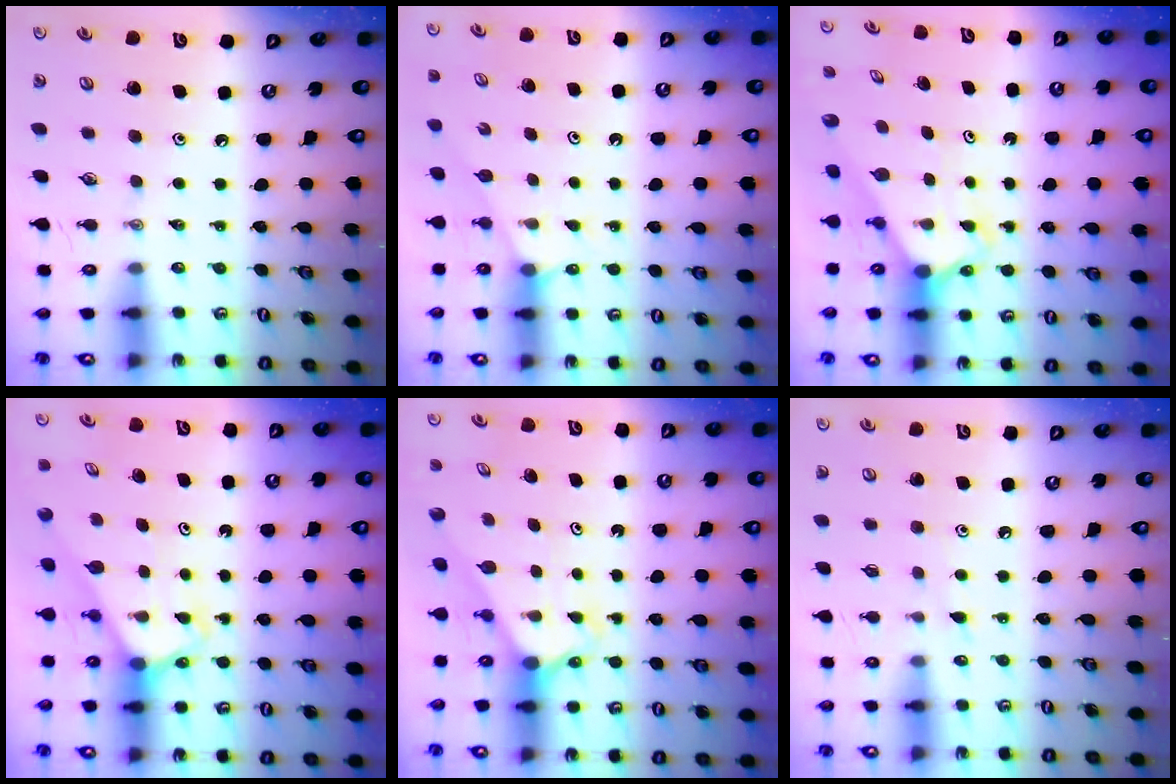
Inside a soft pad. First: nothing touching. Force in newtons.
{"total": 2.3, "press": 2.3, "slide": 0.4}
{"total": 2.3, "press": 2.3, "slide": 0.2}
{"total": 2.7, "press": 2.7, "slide": 0.2}
{"total": 2.2, "press": 2.2, "slide": 0.2}
{"total": 7.4, "press": 7.4, "slide": 0.5}